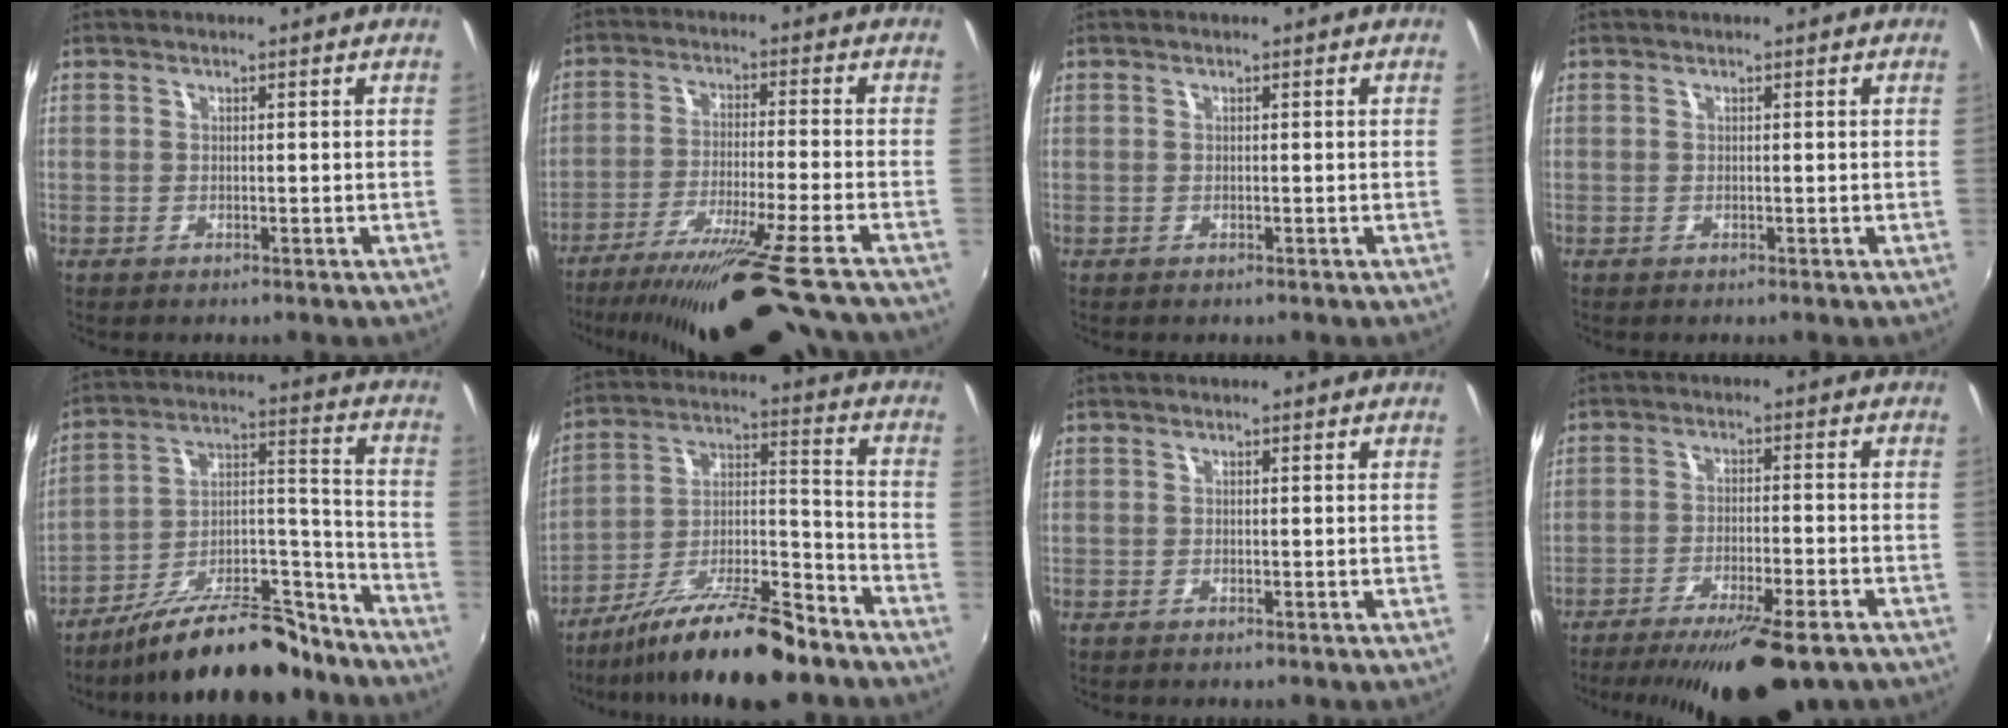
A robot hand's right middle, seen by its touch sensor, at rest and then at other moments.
{"total": 17.5, "force": [-15.0, -1.7, 8.7], "torque": [-0.162, -0.049, -0.240]}
{"total": 0.0}
{"total": 0.0}
{"total": 21.2, "force": [-16.8, 6.3, 11.3], "torque": [-0.184, 0.021, -0.250]}
{"total": 17.3, "force": [-12.7, 3.6, 11.2], "torque": [-0.199, -0.001, -0.210]}
{"total": 0.5, "force": [-0.4, 0.0, 0.3], "torque": [-0.005, -0.002, -0.010]}
{"total": 16.1, "force": [-12.4, 3.1, 9.8], "torque": [-0.177, -0.032, -0.183]}